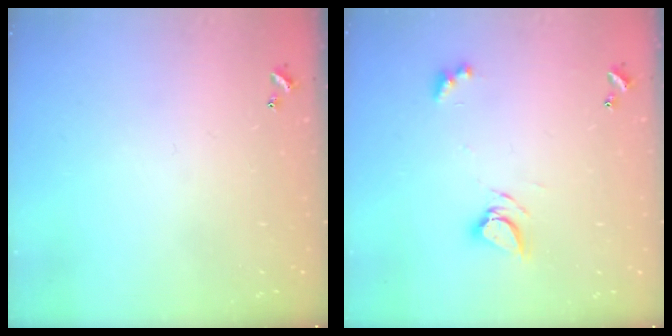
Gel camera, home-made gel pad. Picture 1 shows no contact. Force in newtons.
{"total": 6.0, "press": 6.0, "slide": 0.2}